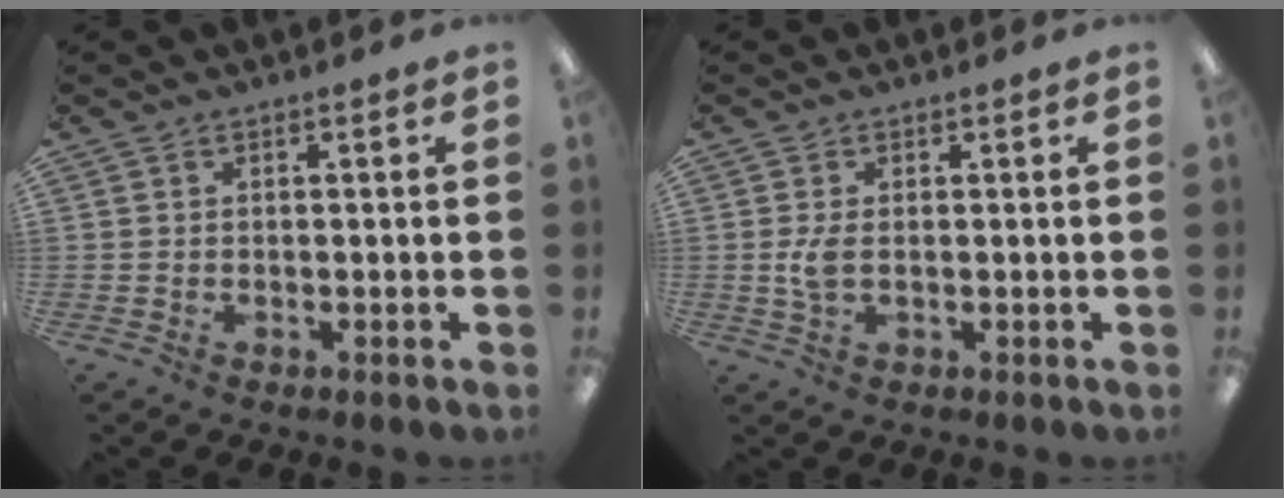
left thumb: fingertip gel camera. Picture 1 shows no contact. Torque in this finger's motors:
{"motor_torque": [-0.25, 0.26, 0.05, -0.08, 0.03]}